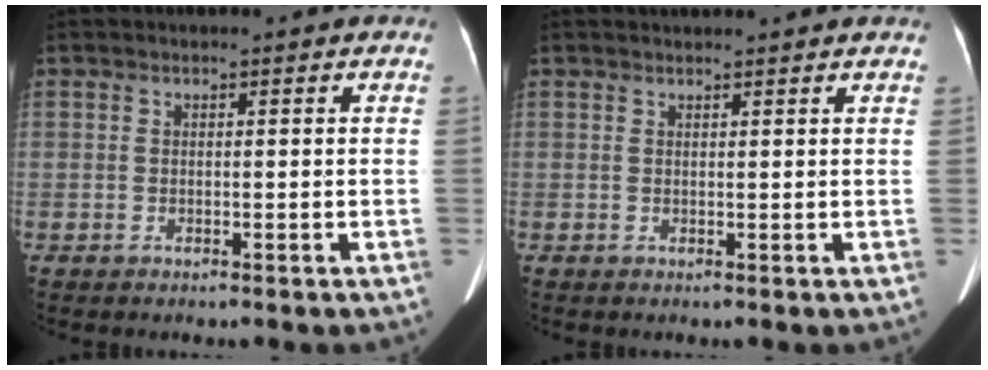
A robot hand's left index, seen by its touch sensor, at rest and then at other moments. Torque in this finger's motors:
{"motor_torque": [-0.31, 0.03, -0.10, -0.01]}